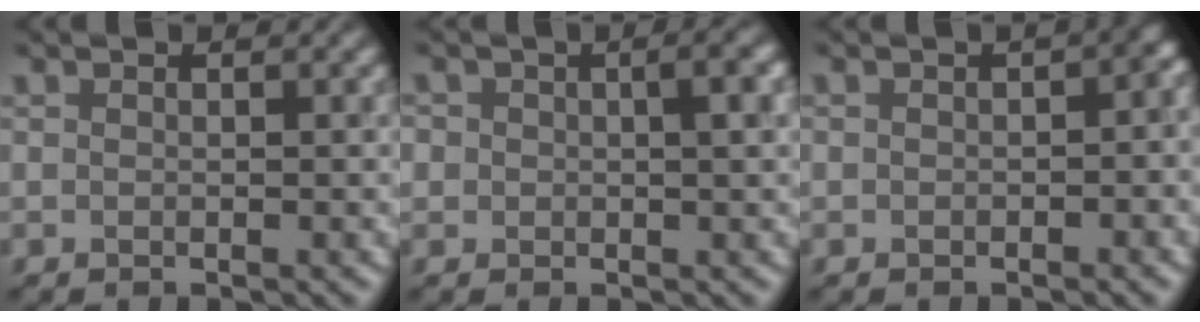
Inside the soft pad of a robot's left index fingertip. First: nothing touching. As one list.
[{"total": 3.7, "force": [0.7, 2.4, 2.7], "torque": [-0.030, 0.009, 0.003]}, {"total": 2.6, "force": [0.1, 1.6, 2.1], "torque": [-0.016, 0.001, -0.003]}]